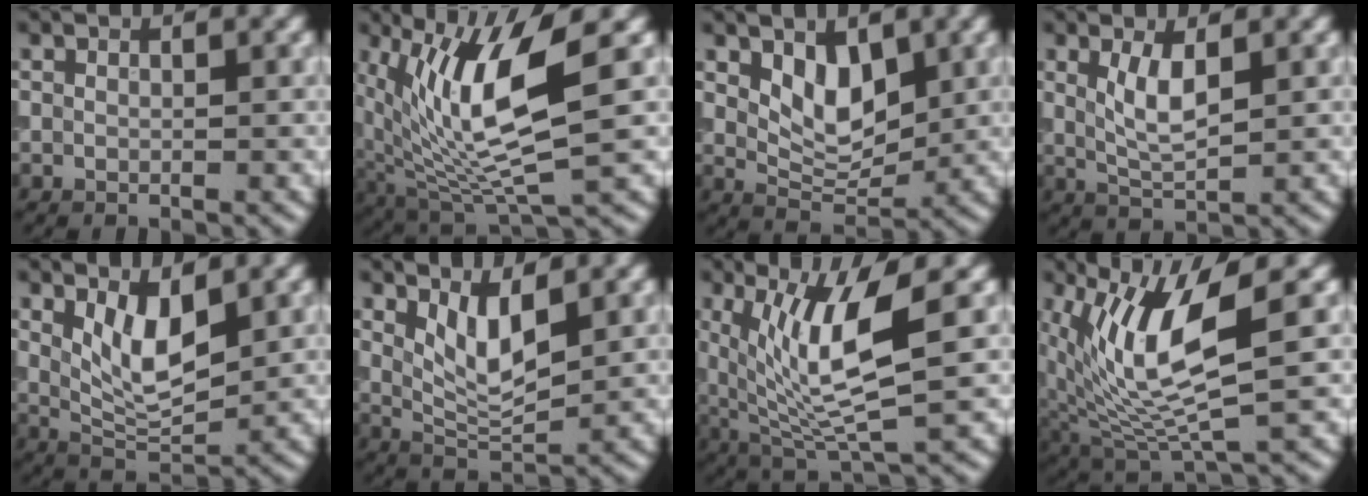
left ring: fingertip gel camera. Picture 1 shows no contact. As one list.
[{"total": 9.6, "force": [2.4, 2.8, 8.9], "torque": [-0.178, -0.012, 0.049]}, {"total": 3.9, "force": [1.5, 2.1, 2.9], "torque": [-0.051, -0.008, 0.030]}, {"total": 3.3, "force": [1.0, 1.0, 3.0], "torque": [-0.063, -0.005, 0.021]}, {"total": 4.8, "force": [1.6, 1.9, 4.1], "torque": [-0.081, -0.010, 0.035]}, {"total": 4.1, "force": [1.7, 1.4, 3.5], "torque": [-0.074, -0.010, 0.036]}, {"total": 7.9, "force": [1.9, 1.9, 7.4], "torque": [-0.146, -0.011, 0.042]}, {"total": 8.3, "force": [2.3, 2.5, 7.6], "torque": [-0.164, -0.011, 0.048]}]